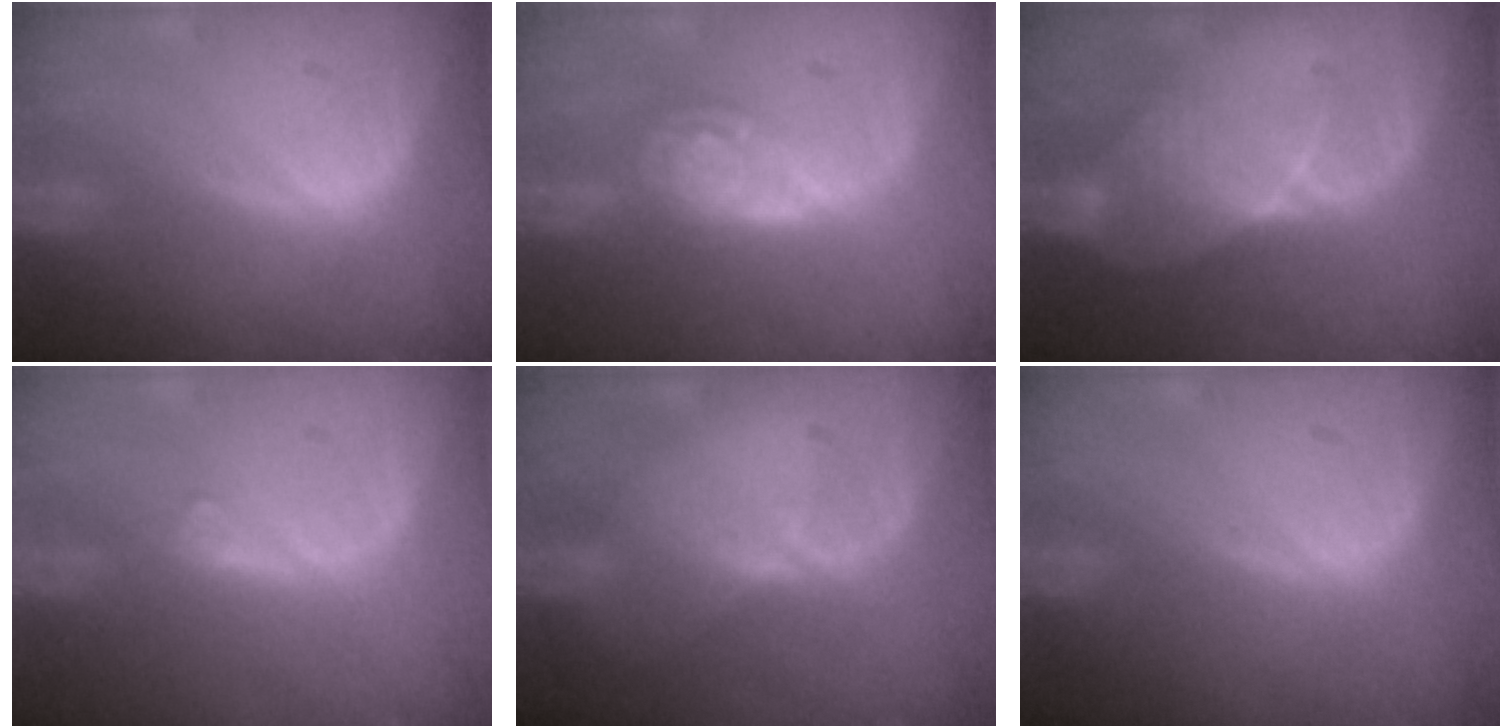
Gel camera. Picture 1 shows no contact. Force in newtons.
{"total": 6.5, "press": 6.5, "slide": 0.5}
{"total": 7.1, "press": 6.4, "slide": 3.0}
{"total": 1.2, "press": 1.2, "slide": 0.3}
{"total": 2.3, "press": 1.8, "slide": 1.4}
{"total": 0.0}